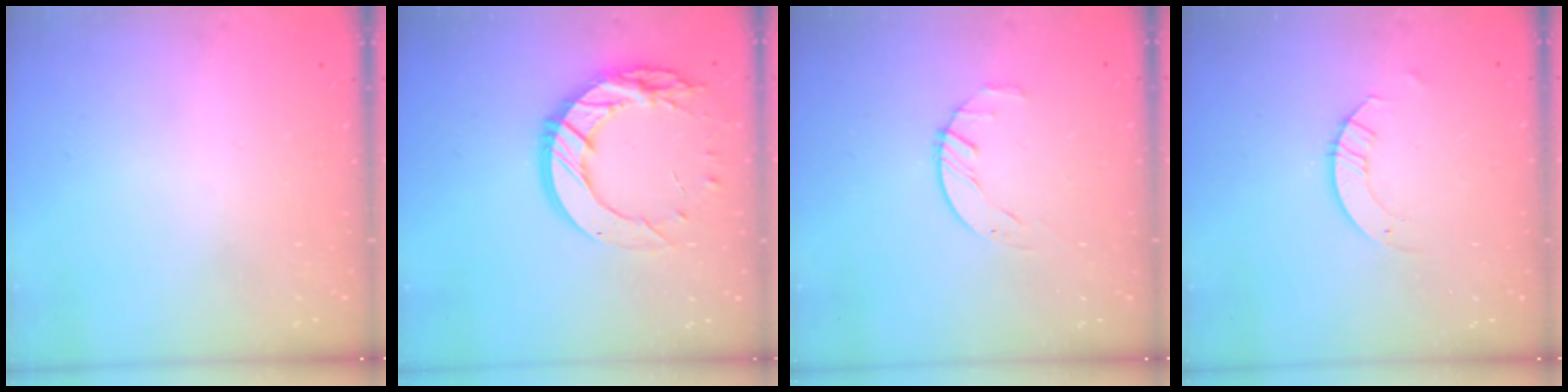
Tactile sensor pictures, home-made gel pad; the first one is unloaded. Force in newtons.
{"total": 16.8, "press": 16.8, "slide": 1.2}
{"total": 2.1, "press": 2.1, "slide": 0.3}
{"total": 3.3, "press": 3.3, "slide": 0.2}